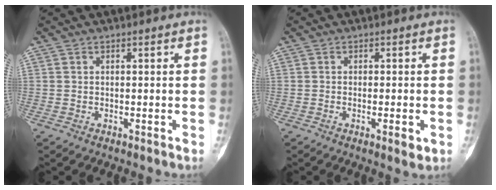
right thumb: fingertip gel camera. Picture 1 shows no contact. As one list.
[{"total": 2.9, "force": [-0.9, 0.8, 2.6], "torque": [-0.037, -0.004, -0.013]}]